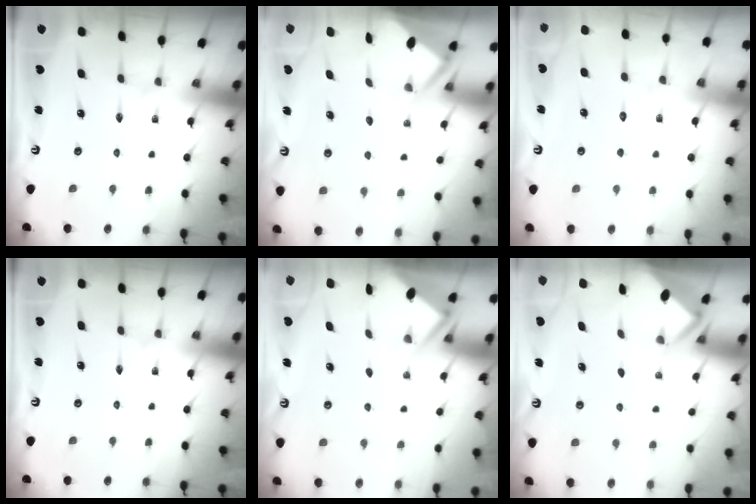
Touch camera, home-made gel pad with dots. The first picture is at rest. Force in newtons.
{"total": 3.8, "press": 3.8, "slide": 0.3}
{"total": 5.1, "press": 5.0, "slide": 0.6}
{"total": 0.0}
{"total": 2.9, "press": 2.9, "slide": 0.3}
{"total": 2.0, "press": 2.0, "slide": 0.2}